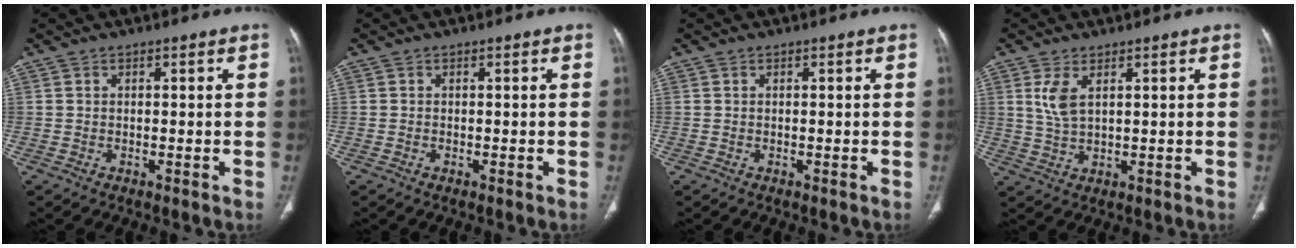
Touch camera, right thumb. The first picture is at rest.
{"total": 0.0}
{"total": 0.0}
{"total": 4.4, "force": [1.8, 1.8, 3.6], "torque": [-0.082, -0.007, 0.047]}